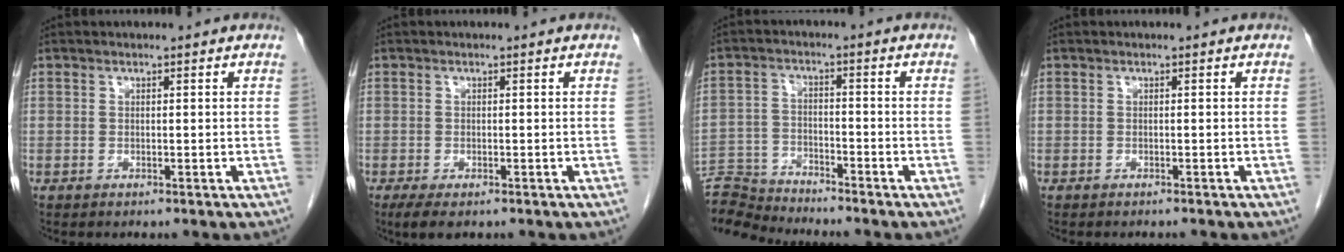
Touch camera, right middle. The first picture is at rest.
{"total": 3.0, "force": [-2.0, 1.2, 2.0], "torque": [-0.039, -0.008, -0.028]}
{"total": 7.5, "force": [-7.5, -0.3, -0.1], "torque": [-0.003, 0.001, -0.143]}
{"total": 1.5, "force": [-1.4, 0.1, 0.4], "torque": [-0.008, -0.002, -0.018]}